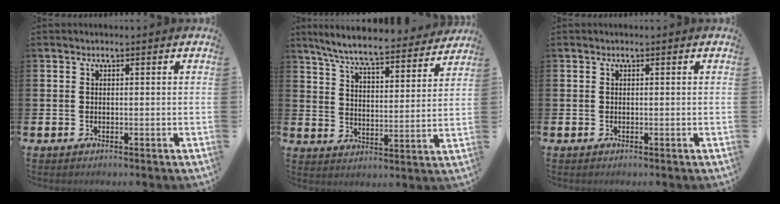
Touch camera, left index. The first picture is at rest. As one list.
[{"total": 7.4, "force": [6.9, 0.5, 2.8], "torque": [-0.087, -0.045, 0.118]}, {"total": 0.0}]